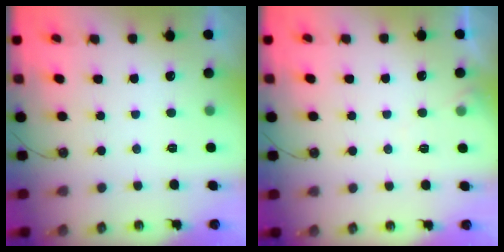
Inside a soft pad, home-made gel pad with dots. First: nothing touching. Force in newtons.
{"total": 4.1, "press": 4.1, "slide": 0.7}